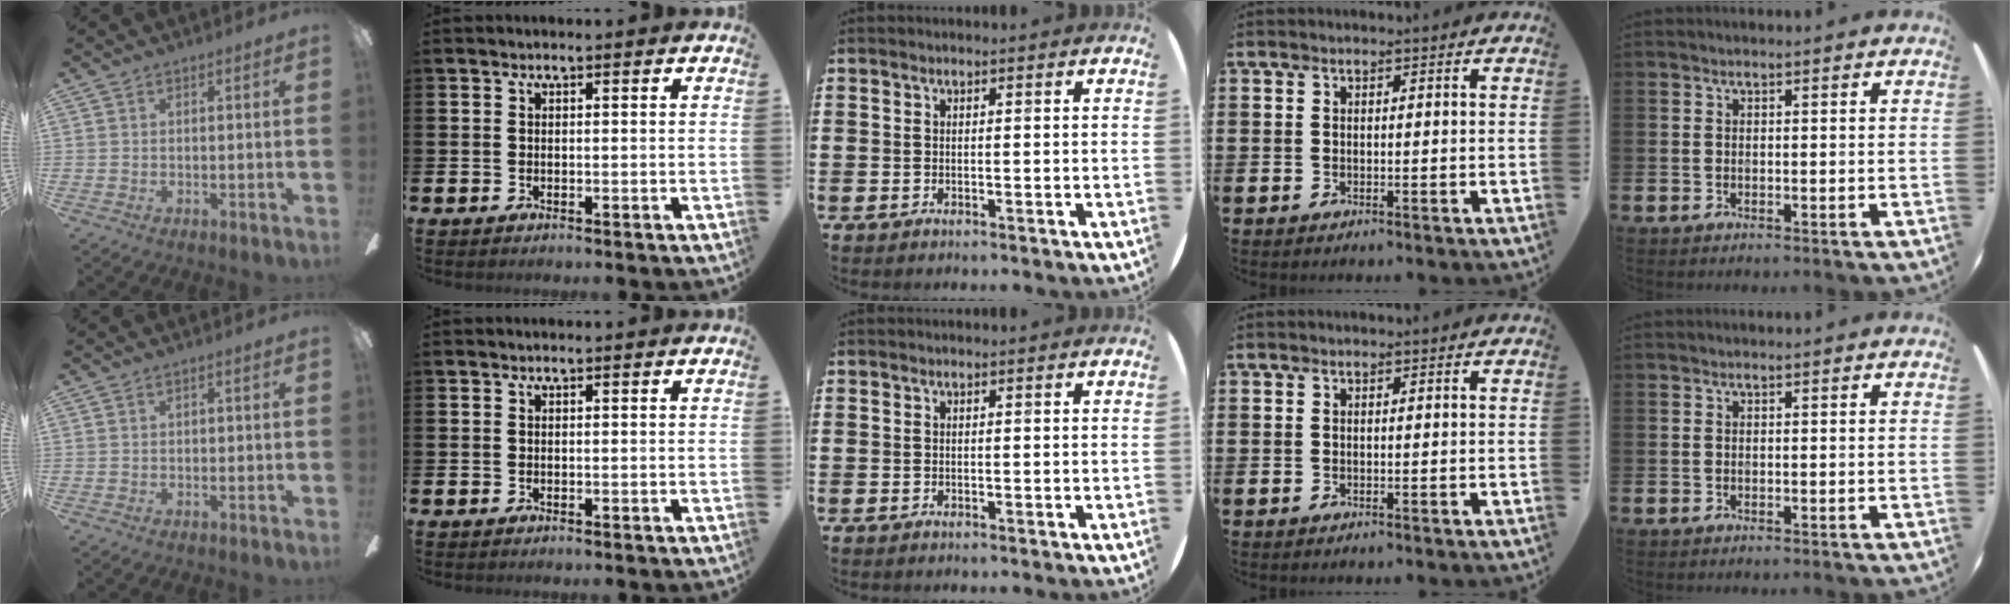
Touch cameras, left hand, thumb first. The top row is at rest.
{"thumb": {"total": 0.5, "force": [-0.2, 0.3, 0.4], "torque": [-0.007, 0.003, -0.003]}}